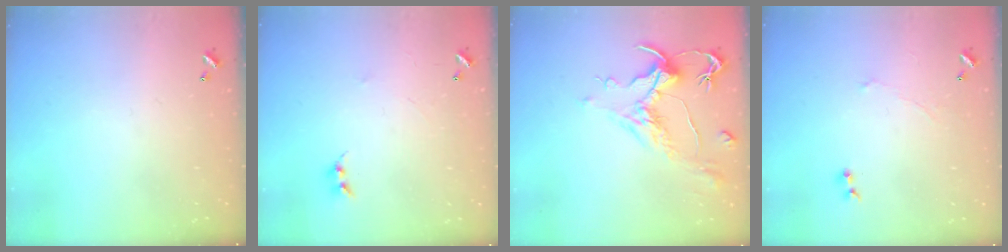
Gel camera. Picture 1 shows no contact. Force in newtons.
{"total": 1.7, "press": 1.6, "slide": 0.4}
{"total": 1.6, "press": 0.7, "slide": 1.4}
{"total": 0.8, "press": 0.4, "slide": 0.7}